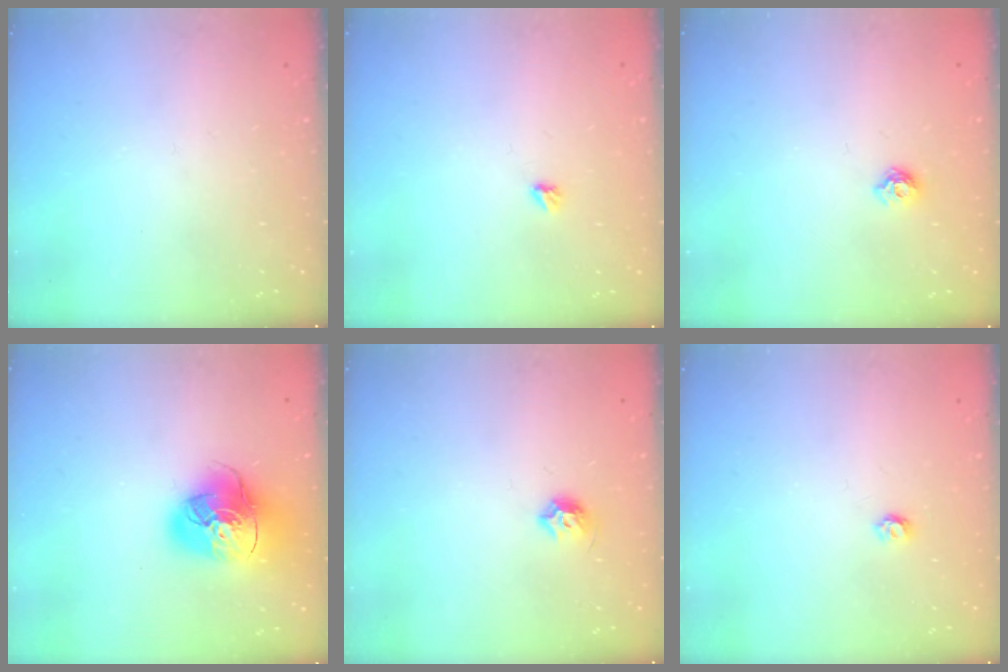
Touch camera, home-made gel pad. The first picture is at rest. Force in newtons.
{"total": 2.9, "press": 2.9, "slide": 0.5}
{"total": 5.6, "press": 5.6, "slide": 0.9}
{"total": 18.0, "press": 17.8, "slide": 2.8}
{"total": 5.7, "press": 5.6, "slide": 1.0}
{"total": 3.5, "press": 3.5, "slide": 0.3}